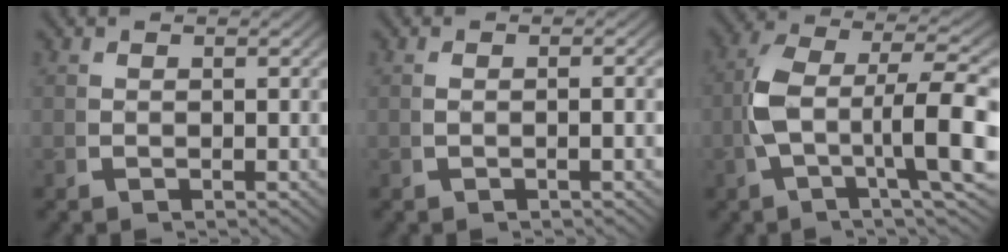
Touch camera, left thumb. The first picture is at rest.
{"total": 1.1, "force": [-0.3, -0.4, 1.0], "torque": [-0.024, 0.002, -0.004]}
{"total": 9.6, "force": [-0.8, 4.0, 8.7], "torque": [-0.178, -0.013, -0.010]}